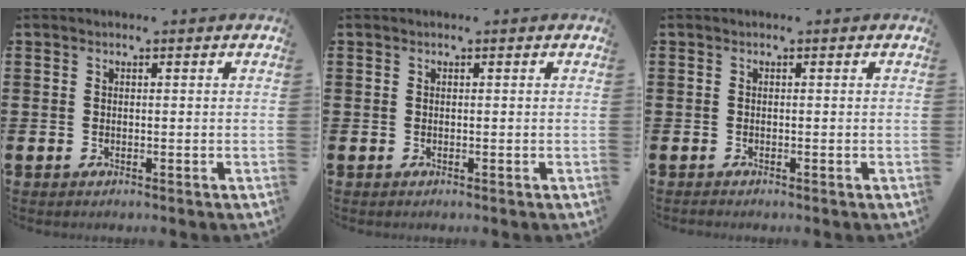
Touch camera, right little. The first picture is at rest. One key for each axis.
{"total": 0.0}
{"total": 0.0}